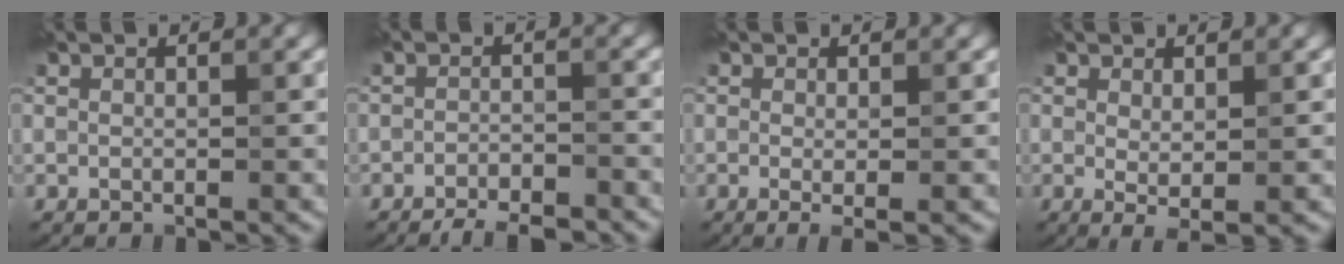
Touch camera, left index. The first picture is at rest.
{"total": 4.3, "force": [-3.7, 1.1, 2.0], "torque": [-0.028, -0.004, -0.057]}
{"total": 1.7, "force": [-0.2, 0.3, 1.6], "torque": [-0.030, -0.009, -0.004]}
{"total": 1.6, "force": [0.4, 0.3, 1.5], "torque": [-0.026, -0.010, 0.010]}